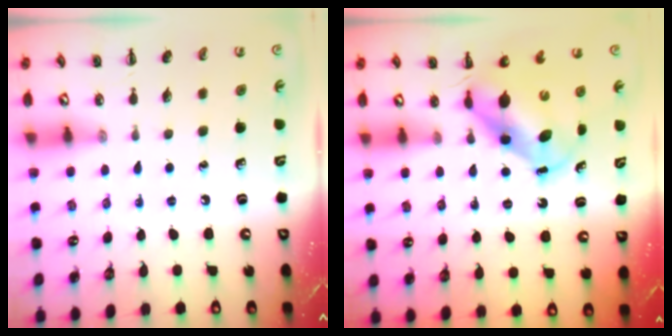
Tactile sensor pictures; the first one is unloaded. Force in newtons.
{"total": 6.5, "press": 6.3, "slide": 1.4}